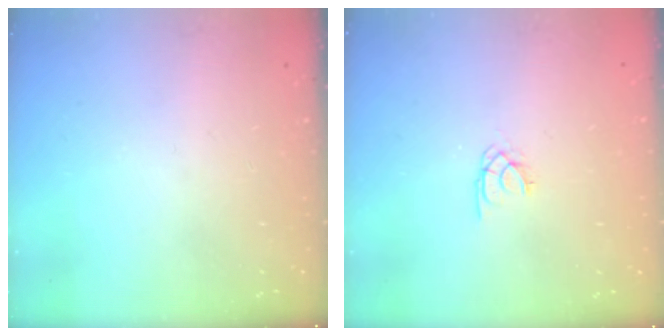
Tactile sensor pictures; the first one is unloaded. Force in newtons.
{"total": 1.8, "press": 1.8, "slide": 0.3}